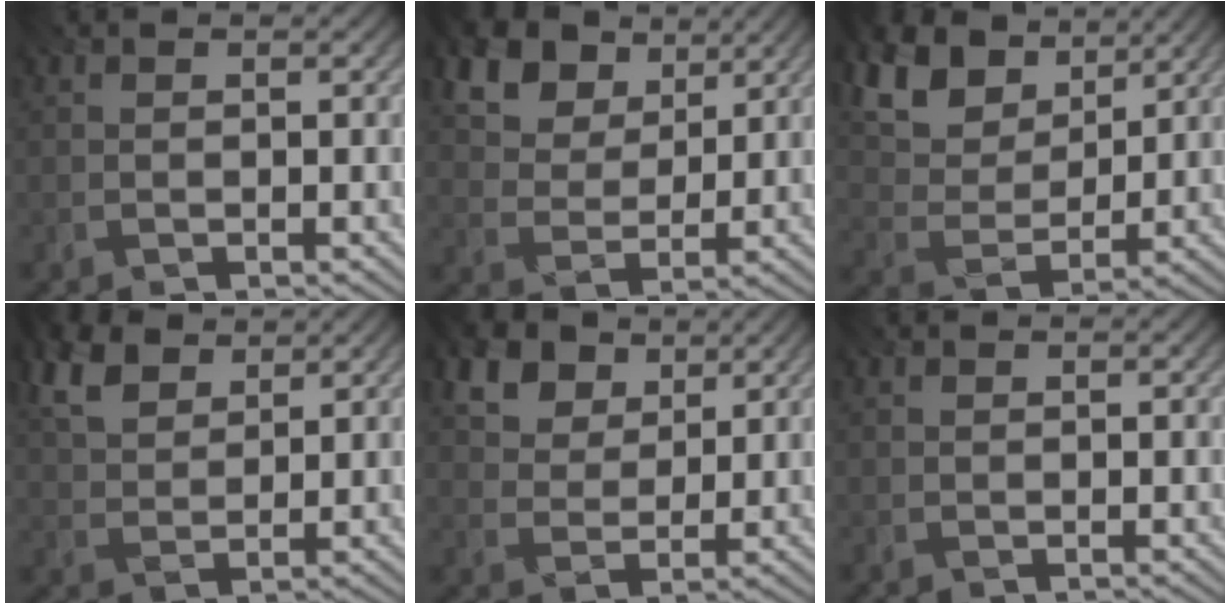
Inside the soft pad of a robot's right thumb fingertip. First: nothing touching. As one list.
[{"total": 12.8, "force": [7.3, 8.2, 6.6], "torque": [-0.181, 0.007, 0.135]}, {"total": 12.8, "force": [7.6, 7.3, 7.4], "torque": [-0.206, 0.026, 0.108]}, {"total": 6.8, "force": [4.1, 3.7, 3.9], "torque": [-0.107, 0.010, 0.082]}, {"total": 10.8, "force": [6.3, 7.0, 5.3], "torque": [-0.163, 0.000, 0.118]}, {"total": 0.0}]